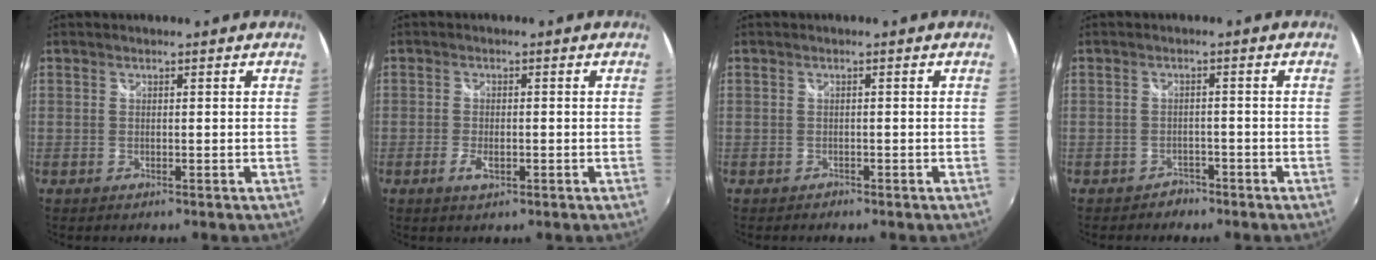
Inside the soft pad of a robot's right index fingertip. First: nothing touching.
{"total": 2.9, "force": [-1.3, 1.4, 2.2], "torque": [-0.046, -0.006, -0.022]}
{"total": 1.0, "force": [-0.9, 0.5, 0.1], "torque": [-0.006, -0.001, -0.013]}
{"total": 3.1, "force": [-2.4, 2.0, 0.2], "torque": [-0.009, 0.001, -0.038]}